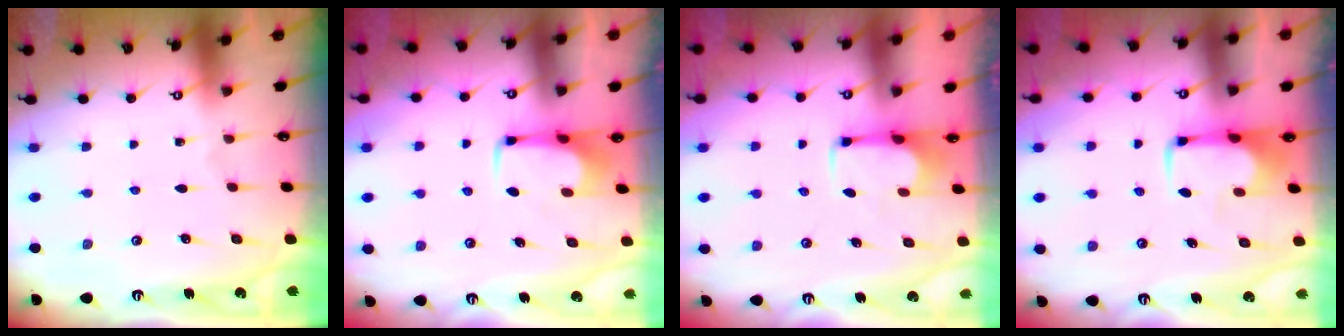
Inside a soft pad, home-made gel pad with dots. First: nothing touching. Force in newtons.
{"total": 1.6, "press": 1.5, "slide": 0.5}
{"total": 2.7, "press": 2.5, "slide": 0.9}
{"total": 2.0, "press": 1.9, "slide": 0.4}